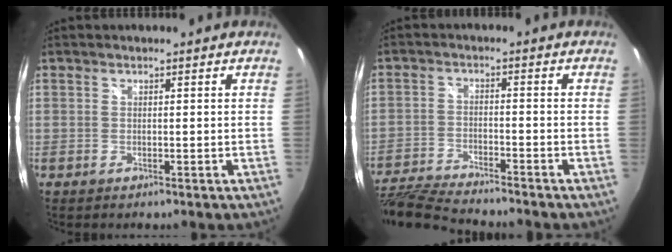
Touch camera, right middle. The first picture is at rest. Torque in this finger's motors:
{"motor_torque": [-0.15, -0.59, 0.00, 0.00]}